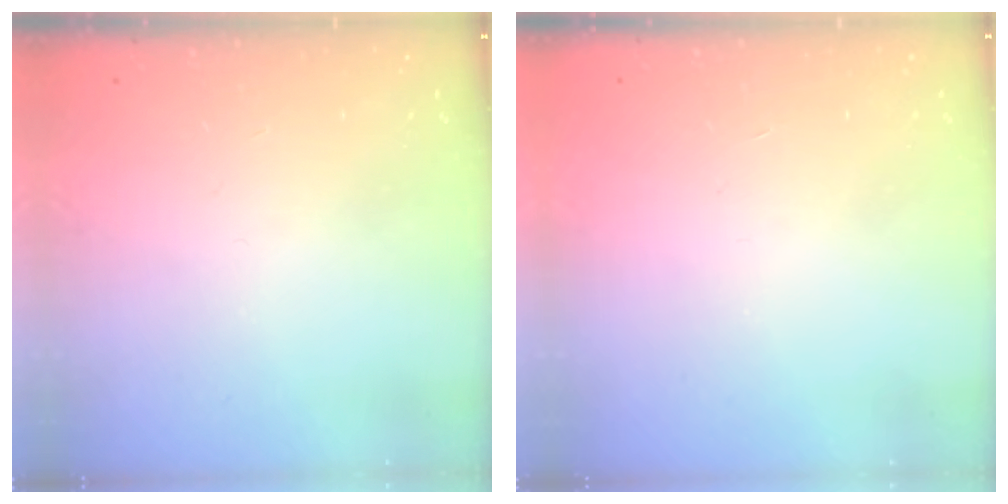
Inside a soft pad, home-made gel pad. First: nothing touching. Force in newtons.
{"total": 1.7, "press": 1.7, "slide": 0.1}